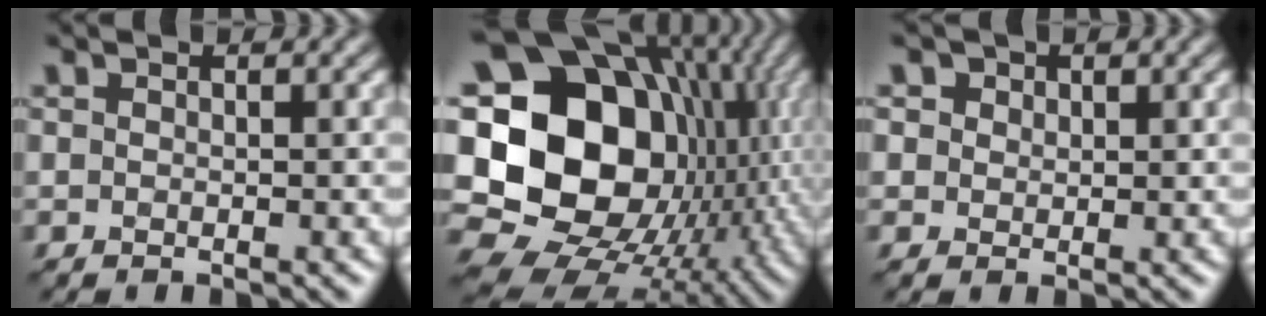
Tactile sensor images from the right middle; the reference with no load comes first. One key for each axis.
{"total": 21.0, "fx": 0.5, "fy": 16.6, "fz": 12.8, "tx": -0.257, "ty": 0.007, "tz": -0.001}
{"total": 3.9, "fx": 2.1, "fy": 3.0, "fz": 1.5, "tx": -0.030, "ty": 0.012, "tz": 0.020}